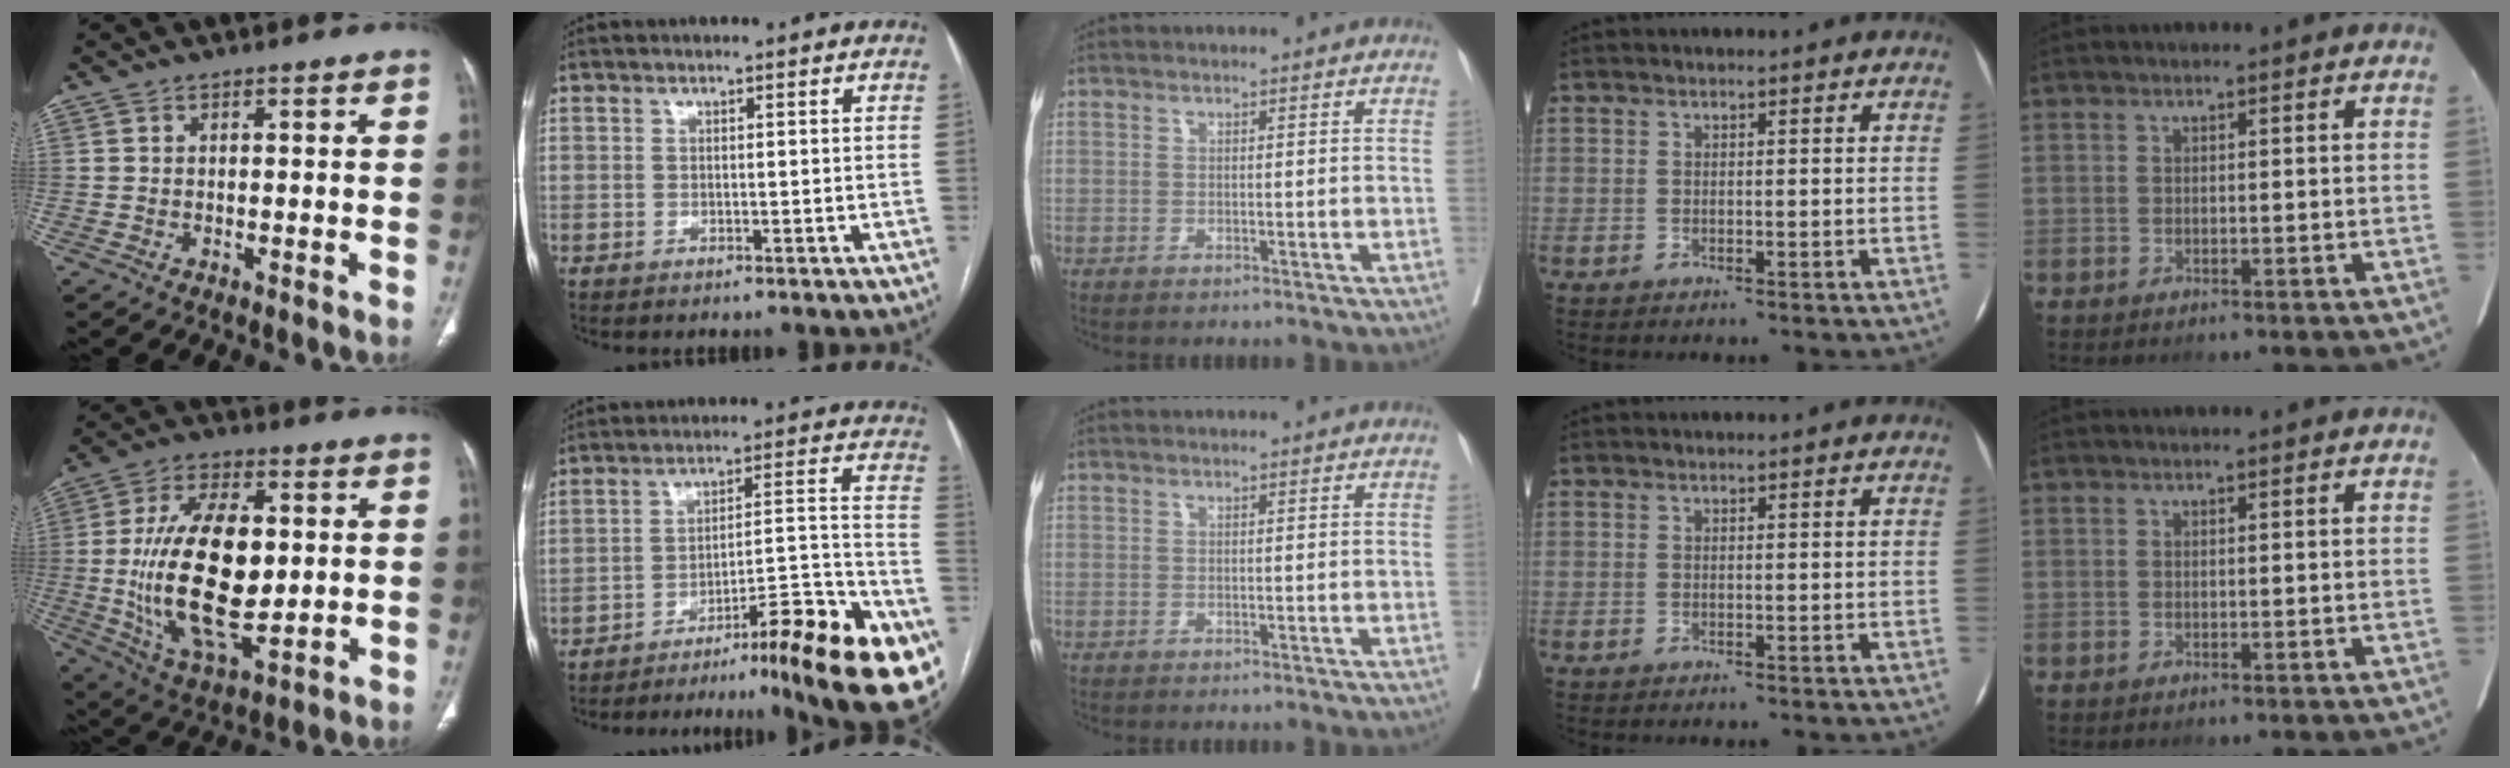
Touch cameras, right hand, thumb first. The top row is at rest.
{"thumb": {"total": 22.0, "force": [0.1, 11.0, 19.0], "torque": [-0.340, -0.008, 0.012]}, "index": {"total": 24.7, "force": [-16.7, 2.5, 18.0], "torque": [-0.140, 0.031, -0.234]}}